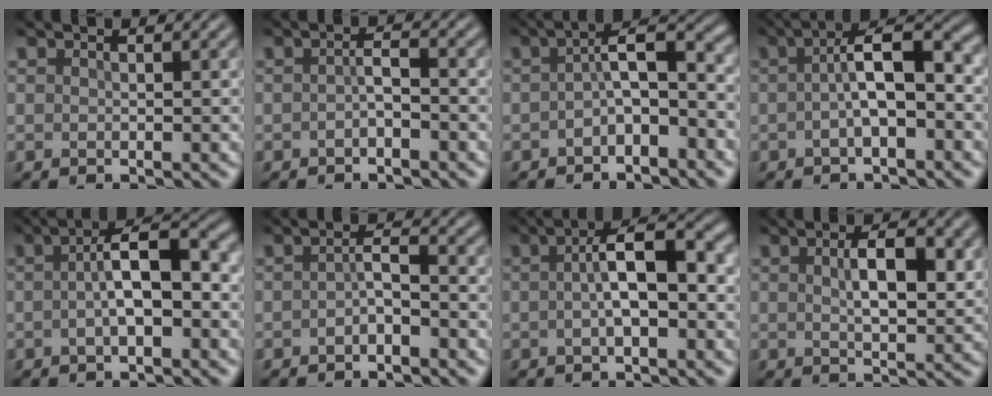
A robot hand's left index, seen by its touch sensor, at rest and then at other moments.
{"total": 1.4, "force": [-0.7, 0.4, 1.1], "torque": [-0.022, 0.004, -0.014]}
{"total": 4.1, "force": [-1.4, 1.4, 3.6], "torque": [-0.063, 0.017, -0.030]}
{"total": 5.5, "force": [-0.5, 1.6, 5.2], "torque": [-0.088, 0.016, -0.014]}
{"total": 5.6, "force": [-0.5, 1.8, 5.3], "torque": [-0.090, 0.013, -0.013]}
{"total": 1.7, "force": [-0.9, 0.5, 1.3], "torque": [-0.027, 0.005, -0.019]}
{"total": 6.0, "force": [0.1, 1.9, 5.7], "torque": [-0.095, 0.010, -0.004]}
{"total": 4.8, "force": [1.1, 2.0, 4.2], "torque": [-0.072, 0.001, 0.020]}